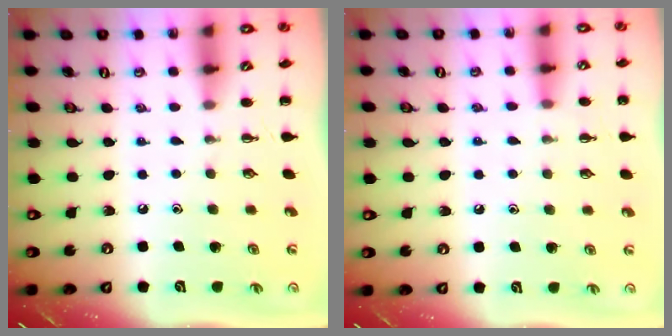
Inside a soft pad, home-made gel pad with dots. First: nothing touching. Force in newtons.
{"total": 7.5, "press": 7.1, "slide": 2.3}